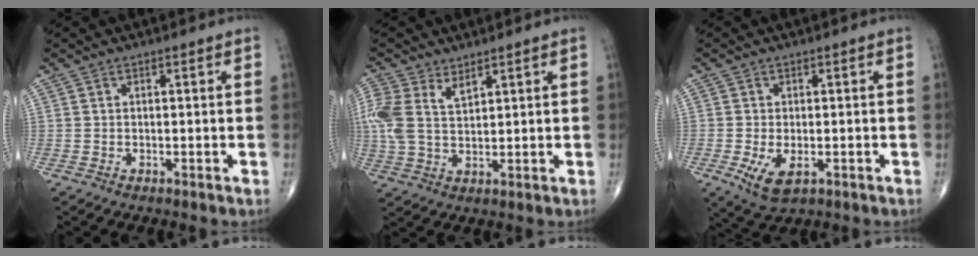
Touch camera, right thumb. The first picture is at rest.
{"total": 8.0, "force": [3.6, 4.2, 5.7], "torque": [-0.140, 0.002, 0.079]}
{"total": 5.6, "force": [-1.7, 2.9, 4.5], "torque": [-0.086, -0.012, -0.023]}